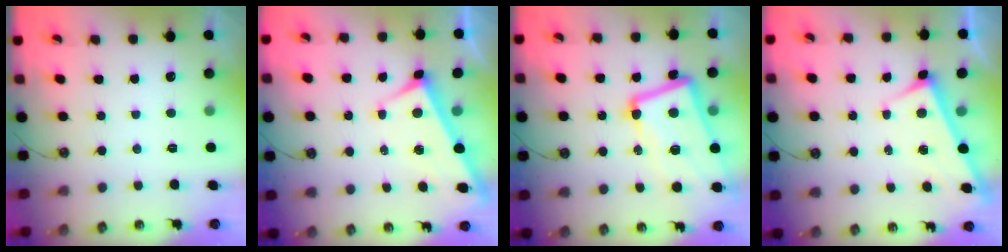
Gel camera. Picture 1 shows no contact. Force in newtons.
{"total": 3.6, "press": 3.6, "slide": 0.3}
{"total": 14.4, "press": 14.1, "slide": 2.7}
{"total": 3.0, "press": 3.0, "slide": 0.1}